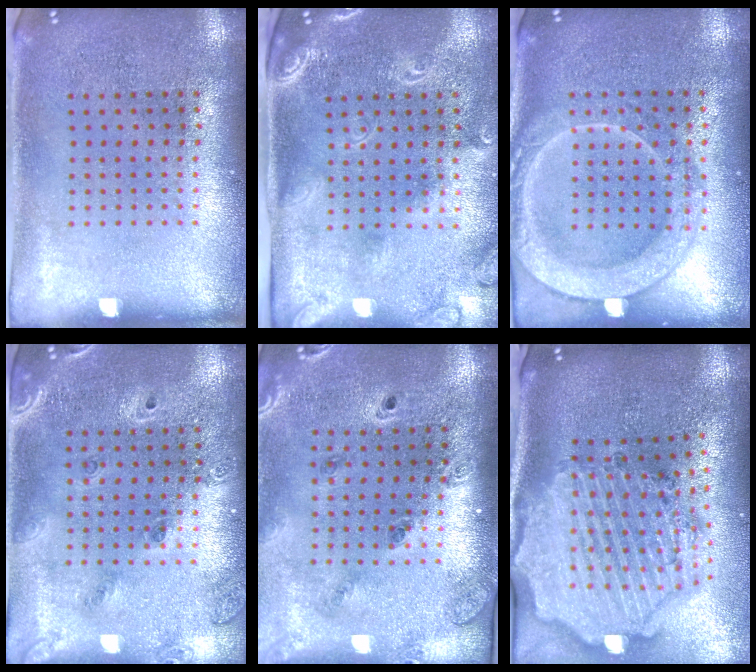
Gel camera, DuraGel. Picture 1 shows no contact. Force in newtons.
{"total": 2.4, "press": 1.8, "slide": 1.6}
{"total": 2.0, "press": 2.0, "slide": 0.3}
{"total": 1.6, "press": 1.4, "slide": 0.9}
{"total": 1.4, "press": 1.4, "slide": 0.1}
{"total": 3.9, "press": 3.2, "slide": 2.3}